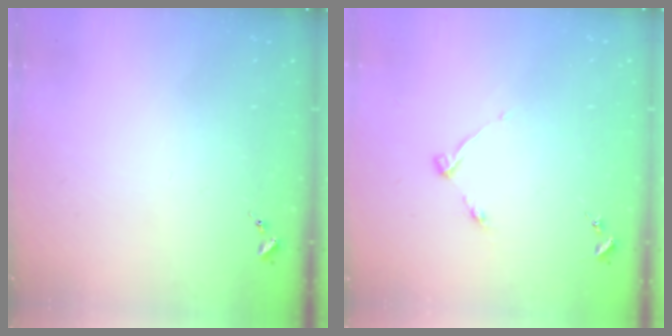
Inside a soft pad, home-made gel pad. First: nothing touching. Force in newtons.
{"total": 4.5, "press": 4.4, "slide": 0.6}